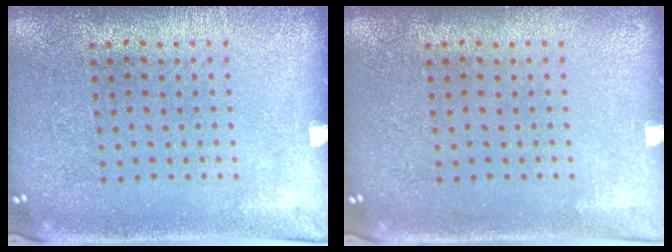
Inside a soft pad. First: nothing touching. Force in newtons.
{"total": 0.0}